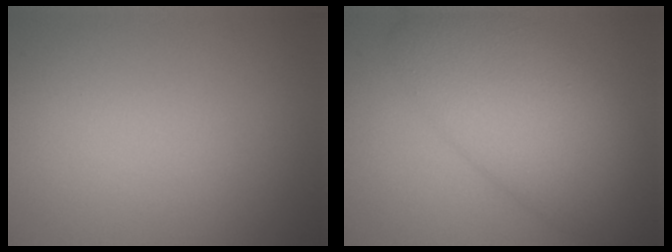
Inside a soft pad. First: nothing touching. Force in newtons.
{"total": 8.8, "press": 8.8, "slide": 0.2}